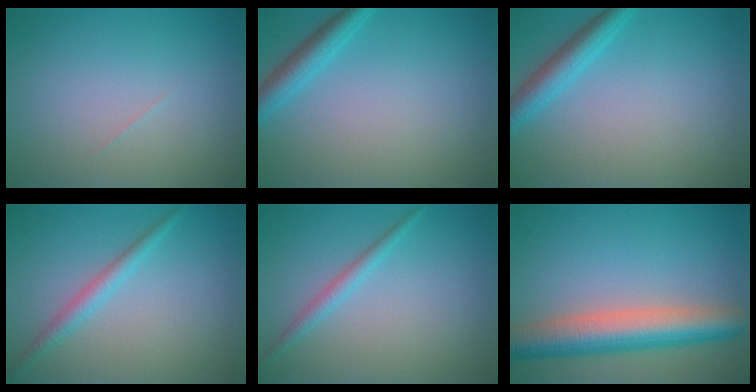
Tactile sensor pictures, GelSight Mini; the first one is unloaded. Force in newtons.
{"total": 2.7, "press": 2.7, "slide": 0.1}
{"total": 3.0, "press": 3.0, "slide": 0.1}
{"total": 1.9, "press": 1.9, "slide": 0.0}
{"total": 1.6, "press": 1.6, "slide": 0.0}
{"total": 7.1, "press": 7.1, "slide": 0.4}